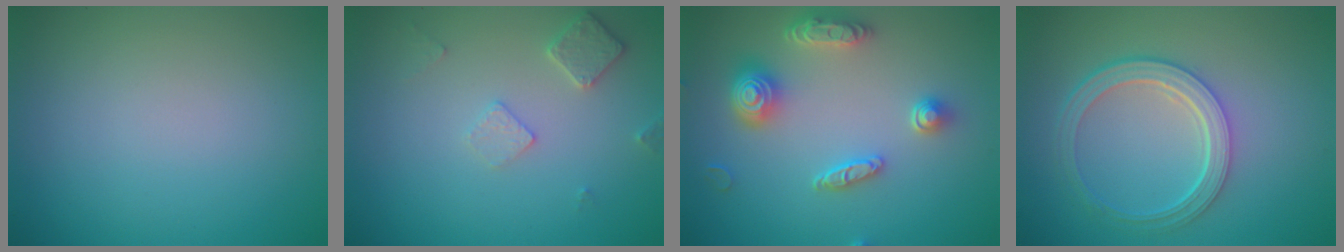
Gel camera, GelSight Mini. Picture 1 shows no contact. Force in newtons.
{"total": 2.1, "press": 2.1, "slide": 0.3}
{"total": 4.7, "press": 4.2, "slide": 2.2}
{"total": 4.7, "press": 3.5, "slide": 3.2}